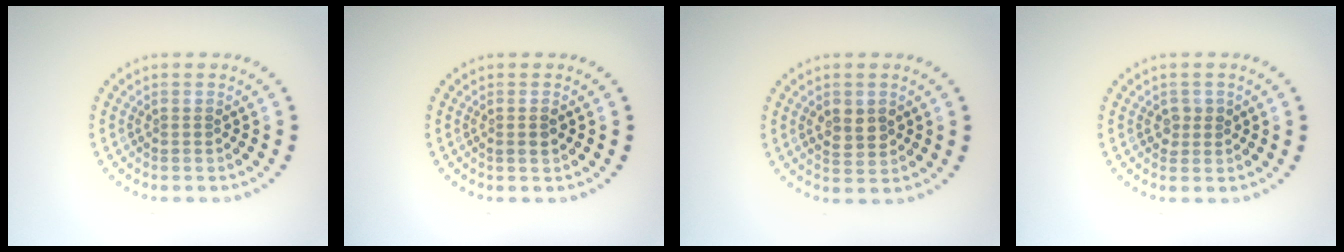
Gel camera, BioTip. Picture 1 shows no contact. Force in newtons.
{"total": 1.1, "press": 1.1, "slide": 0.4}
{"total": 2.3, "press": 2.3, "slide": 0.2}
{"total": 1.3, "press": 1.2, "slide": 0.4}